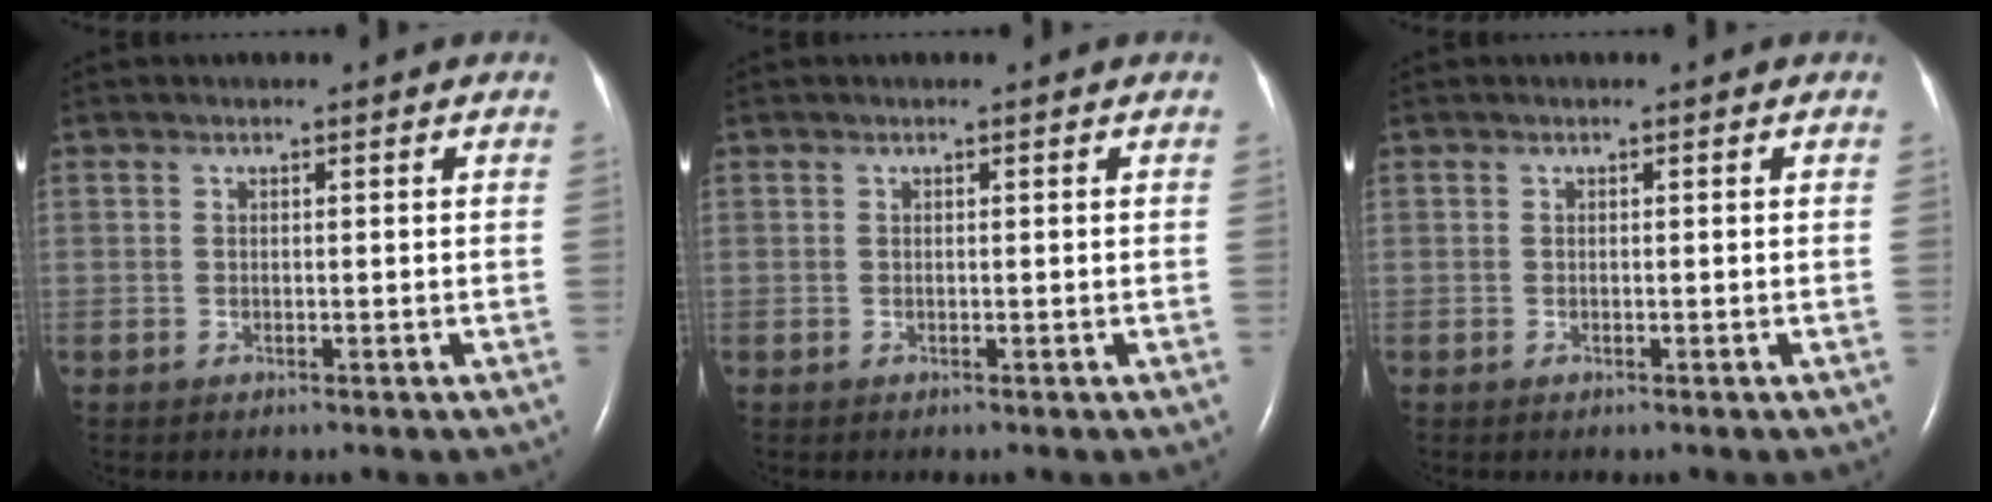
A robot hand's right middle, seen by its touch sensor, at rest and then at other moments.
{"total": 0.0}
{"total": 0.0}